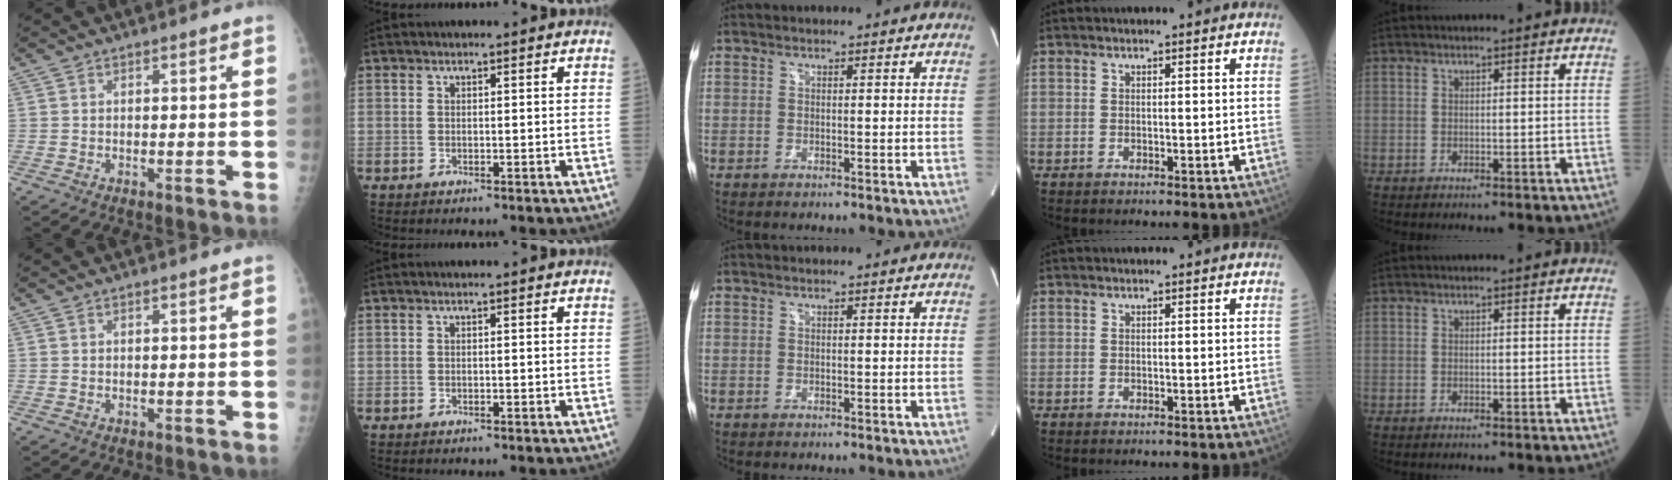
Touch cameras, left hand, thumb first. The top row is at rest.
{}